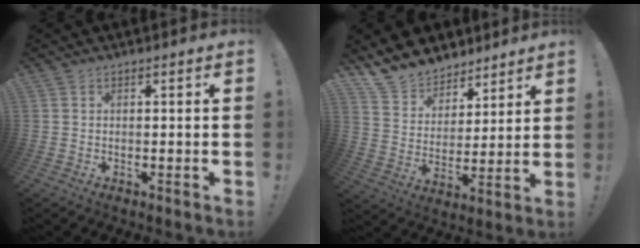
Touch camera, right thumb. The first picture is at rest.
{"total": 11.5, "force": [9.9, 5.9, 0.7], "torque": [-0.036, -0.085, 0.193]}